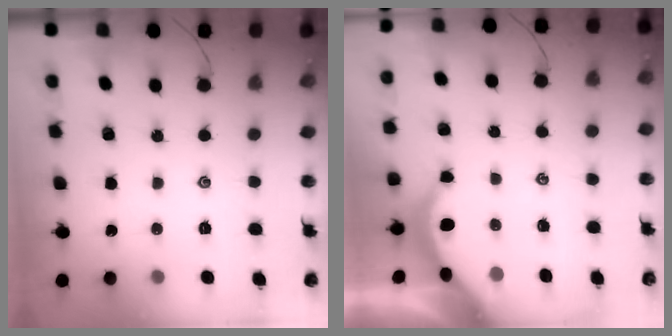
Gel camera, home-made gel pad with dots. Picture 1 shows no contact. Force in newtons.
{"total": 3.8, "press": 3.8, "slide": 0.4}